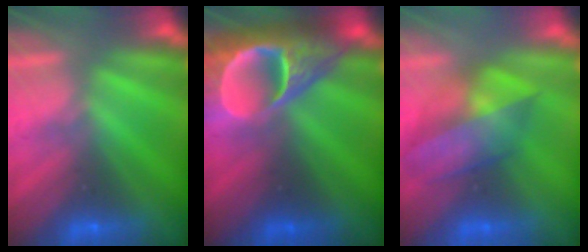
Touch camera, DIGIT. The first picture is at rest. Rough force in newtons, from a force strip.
{"total": 9.1}
{"total": 4.0}